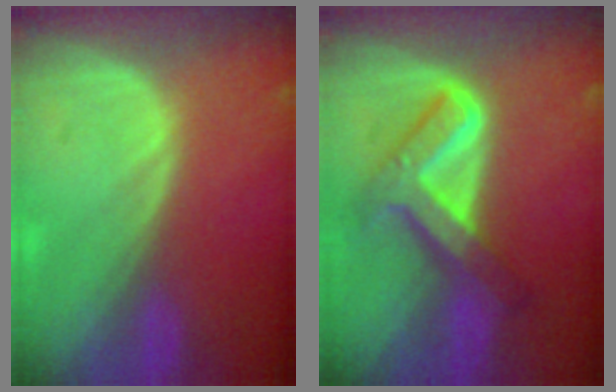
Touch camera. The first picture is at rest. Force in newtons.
{"total": 7.7, "press": 7.7, "slide": 0.5}